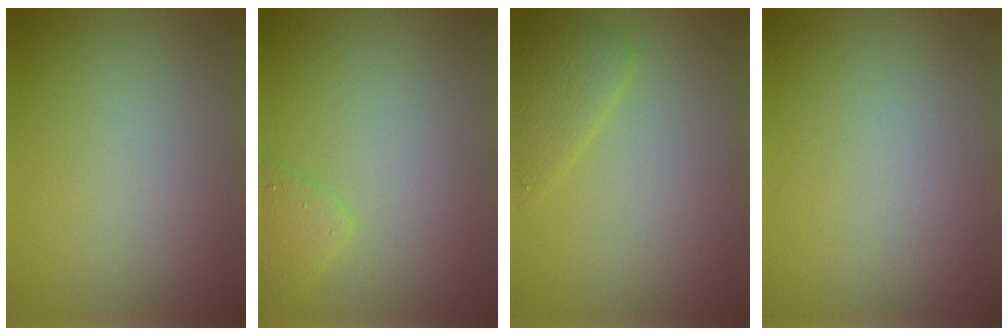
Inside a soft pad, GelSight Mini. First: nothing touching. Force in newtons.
{"total": 1.9, "press": 1.9, "slide": 0.1}
{"total": 2.1, "press": 2.0, "slide": 0.2}
{"total": 0.0}